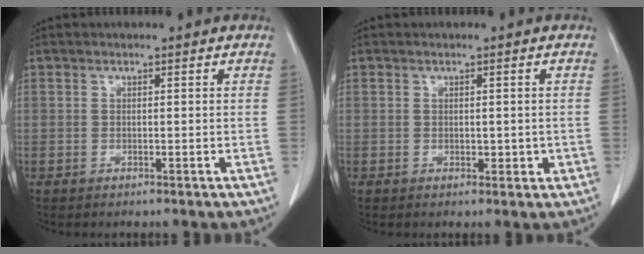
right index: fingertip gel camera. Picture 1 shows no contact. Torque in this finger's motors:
{"motor_torque": [-0.19, 0.05, 0.00, 0.00]}